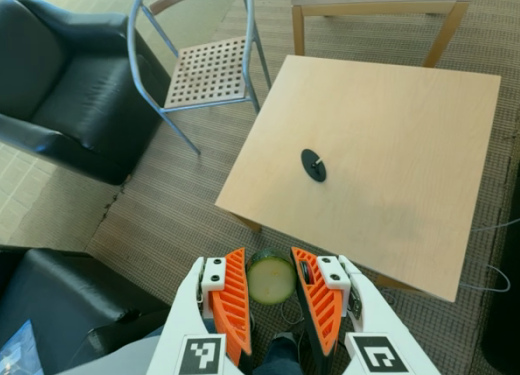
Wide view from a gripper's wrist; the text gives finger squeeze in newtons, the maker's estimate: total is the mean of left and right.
{"total": 9.7, "left": 10.0, "right": 9.4}